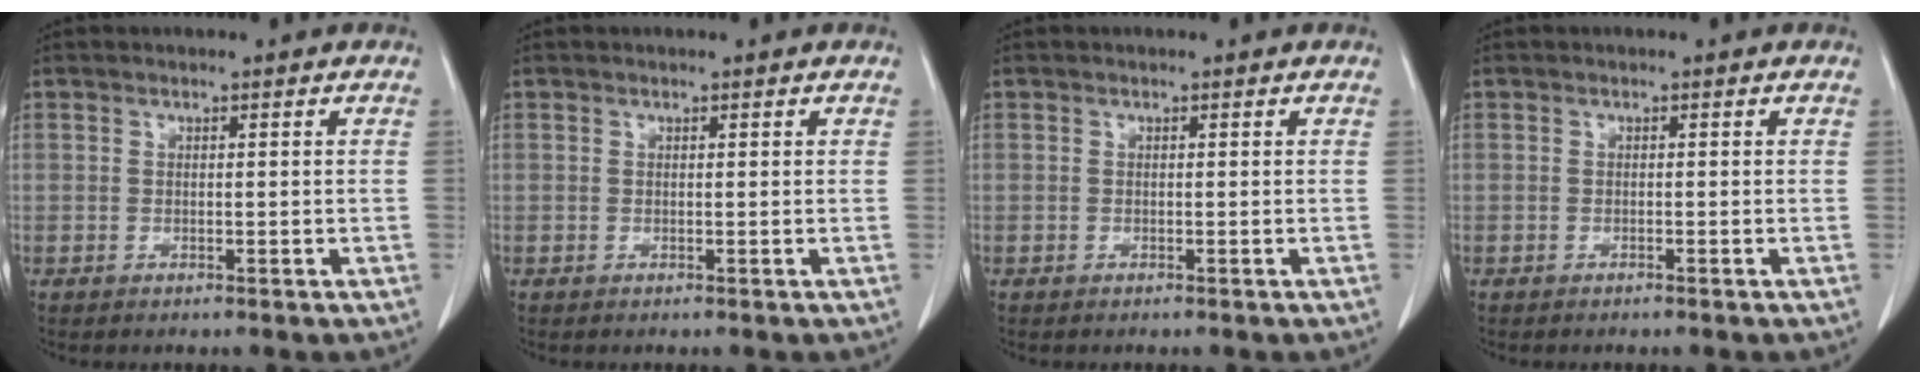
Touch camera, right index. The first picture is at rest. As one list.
[{"total": 0.0}, {"total": 0.0}, {"total": 0.0}]